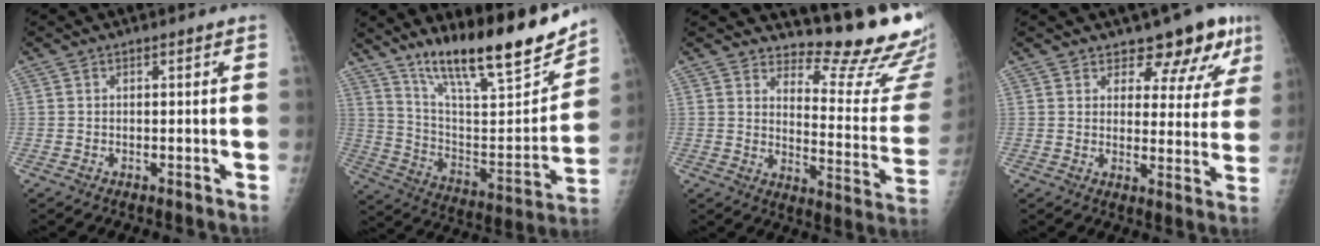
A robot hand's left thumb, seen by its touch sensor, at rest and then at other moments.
{"total": 23.5, "force": [17.4, 5.0, 15.1], "torque": [-0.209, -0.082, 0.293]}
{"total": 17.3, "force": [16.0, 3.4, 5.6], "torque": [-0.032, -0.179, 0.192]}
{"total": 9.9, "force": [7.4, 4.5, 4.7], "torque": [-0.024, -0.048, 0.088]}